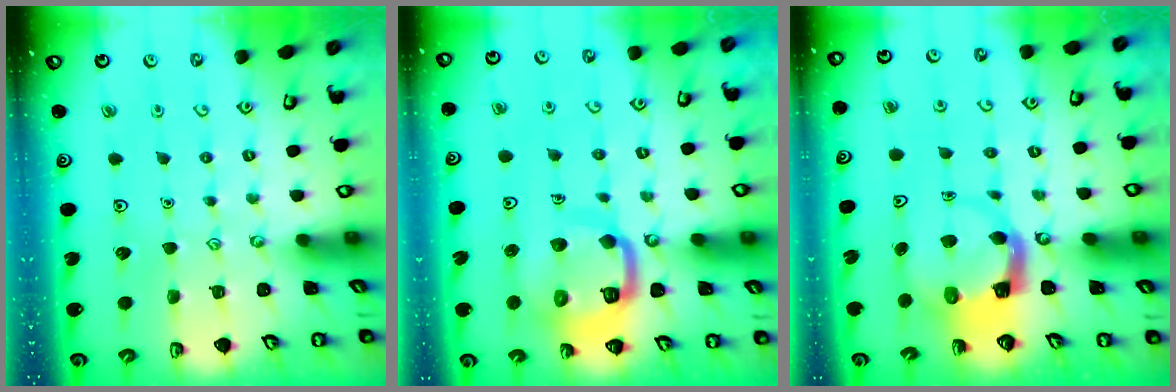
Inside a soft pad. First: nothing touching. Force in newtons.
{"total": 12.6, "press": 12.5, "slide": 1.4}
{"total": 4.0, "press": 4.0, "slide": 0.6}